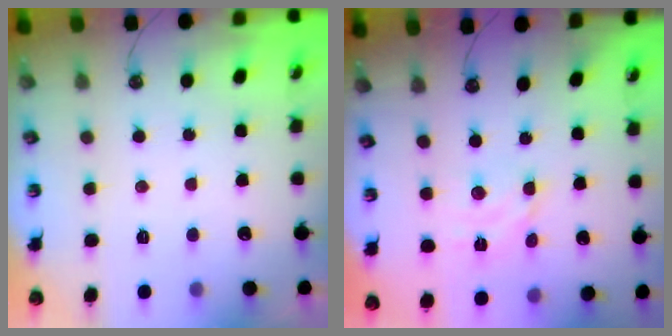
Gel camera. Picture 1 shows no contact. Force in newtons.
{"total": 4.6, "press": 4.6, "slide": 0.1}